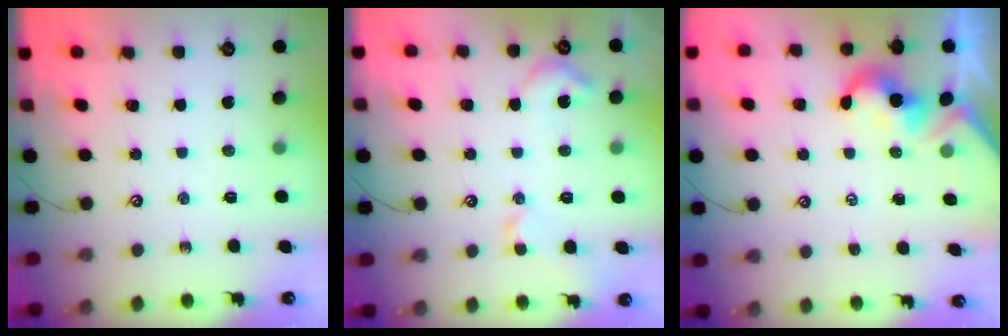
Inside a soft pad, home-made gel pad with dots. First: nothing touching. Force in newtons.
{"total": 4.4, "press": 4.4, "slide": 0.8}
{"total": 2.1, "press": 2.1, "slide": 0.4}